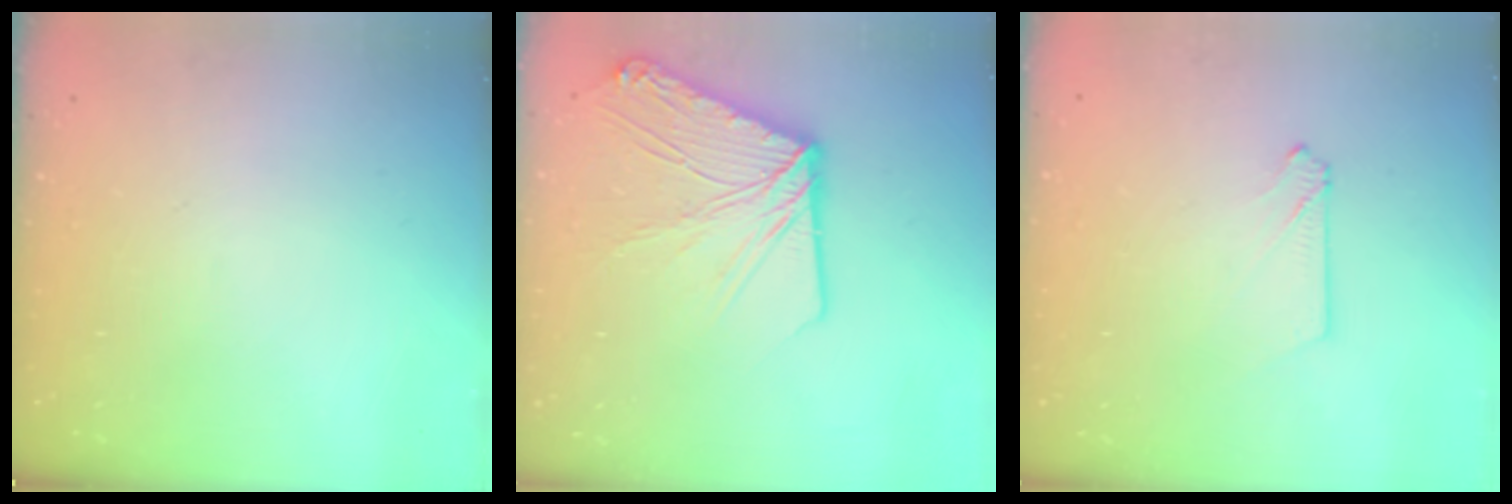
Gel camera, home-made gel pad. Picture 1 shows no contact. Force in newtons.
{"total": 14.5, "press": 14.5, "slide": 1.3}
{"total": 2.1, "press": 2.1, "slide": 0.3}